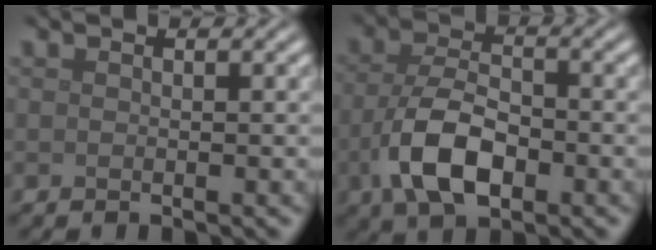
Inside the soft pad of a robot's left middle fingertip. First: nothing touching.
{"total": 6.5, "force": [-2.4, 3.4, 5.0], "torque": [-0.102, -0.003, -0.051]}